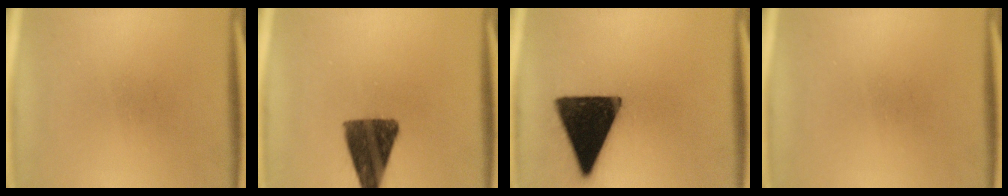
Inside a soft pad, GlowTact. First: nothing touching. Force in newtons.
{"total": 12.4}
{"total": 17.2}
{"total": 0.0}